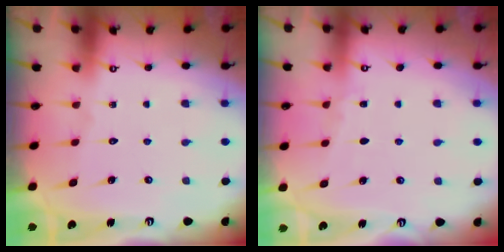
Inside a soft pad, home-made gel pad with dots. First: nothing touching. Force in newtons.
{"total": 2.6, "press": 2.5, "slide": 0.4}